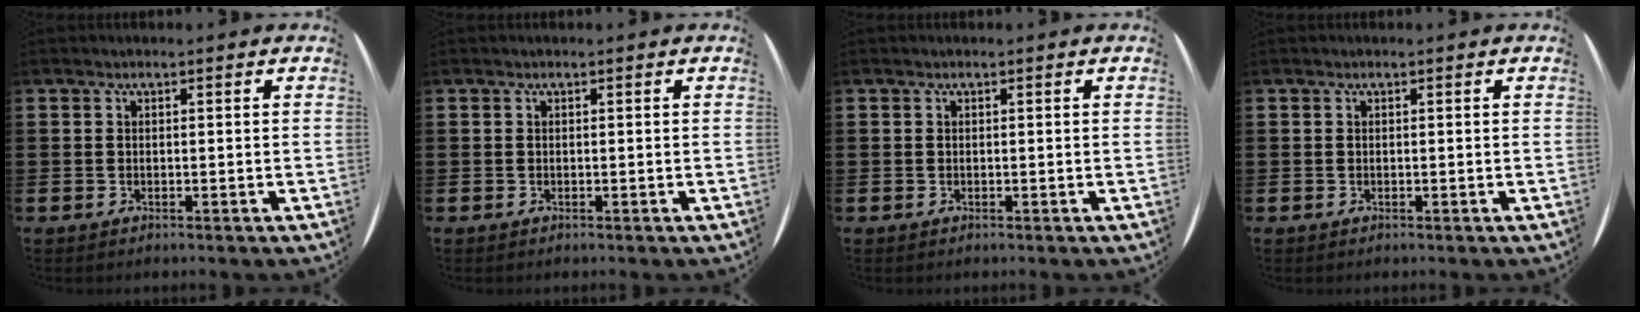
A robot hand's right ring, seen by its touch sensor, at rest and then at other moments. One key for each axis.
{"total": 0.0}
{"total": 0.0}
{"total": 0.0}